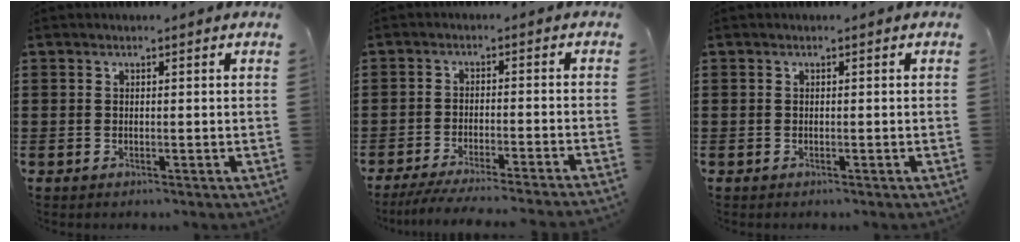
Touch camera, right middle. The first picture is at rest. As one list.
[{"total": 4.4, "force": [-4.0, -0.2, 1.8], "torque": [-0.035, -0.010, -0.079]}, {"total": 0.0}]